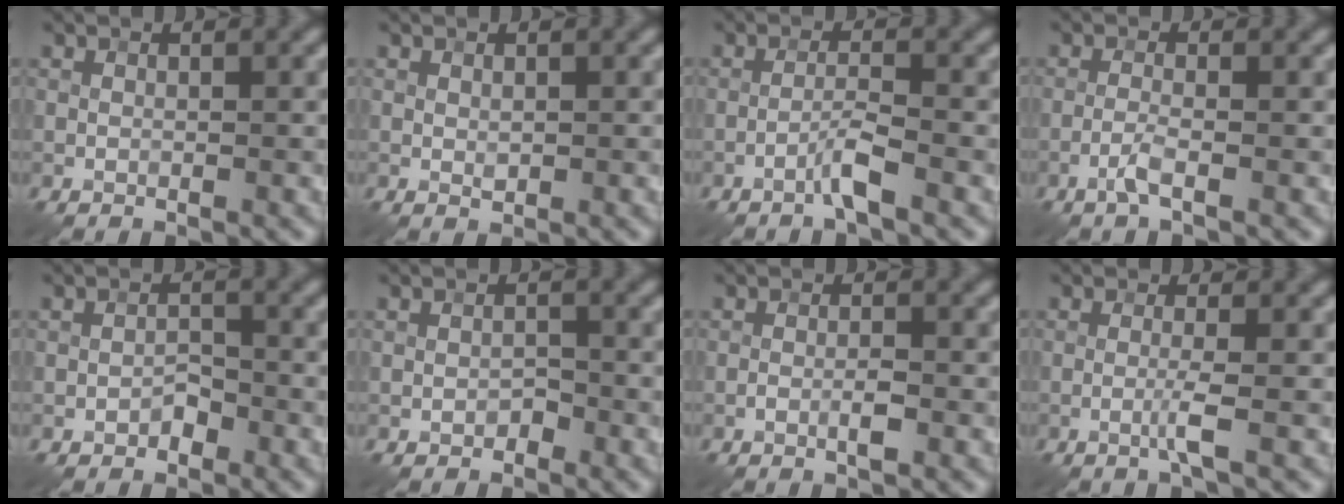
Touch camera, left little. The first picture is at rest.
{"total": 0.6, "force": [0.1, 0.4, 0.4], "torque": [-0.006, -0.001, 0.003]}
{"total": 2.1, "force": [-1.3, -0.1, 1.6], "torque": [-0.031, 0.011, -0.032]}
{"total": 1.7, "force": [-0.9, 0.2, 1.4], "torque": [-0.030, 0.007, -0.025]}
{"total": 1.4, "force": [-0.8, 0.8, 0.8], "torque": [-0.011, 0.004, -0.016]}
{"total": 1.0, "force": [-0.6, 0.6, 0.5], "torque": [-0.007, 0.002, -0.011]}
{"total": 1.6, "force": [-0.7, 0.3, 1.4], "torque": [-0.027, 0.003, -0.017]}
{"total": 1.7, "force": [-0.6, -0.1, 1.6], "torque": [-0.031, 0.003, -0.020]}